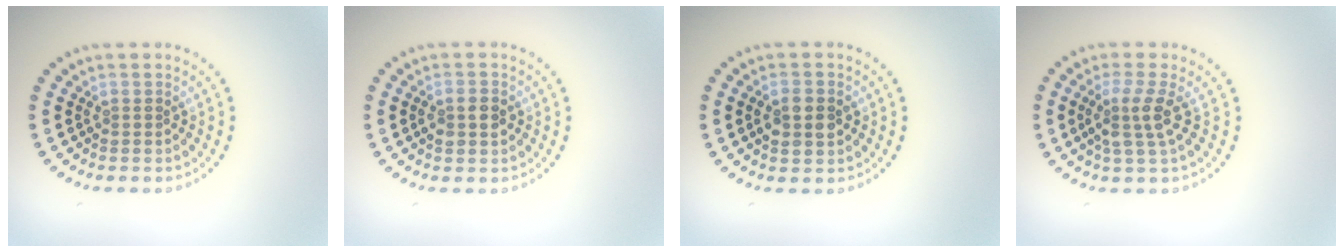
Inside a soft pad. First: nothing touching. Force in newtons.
{"total": 1.9, "press": 1.9, "slide": 0.2}
{"total": 2.9, "press": 2.9, "slide": 0.2}
{"total": 2.9, "press": 2.2, "slide": 1.8}